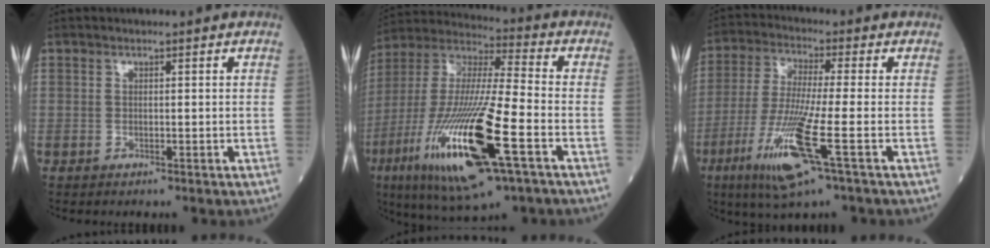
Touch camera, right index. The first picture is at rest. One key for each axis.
{"total": 24.5, "fx": -9.0, "fy": 3.3, "fz": 22.5, "tx": -0.483, "ty": -0.047, "tz": -0.161}
{"total": 12.7, "fx": -5.1, "fy": -0.1, "fz": 11.6, "tx": -0.246, "ty": -0.028, "tz": -0.099}